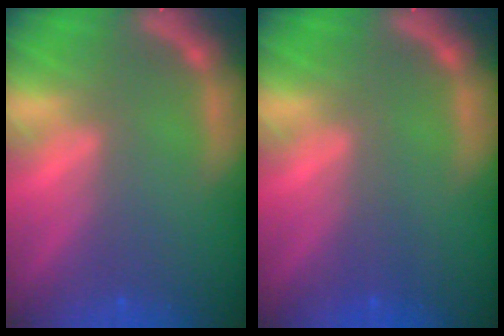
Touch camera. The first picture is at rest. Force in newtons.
{"total": 1.0}